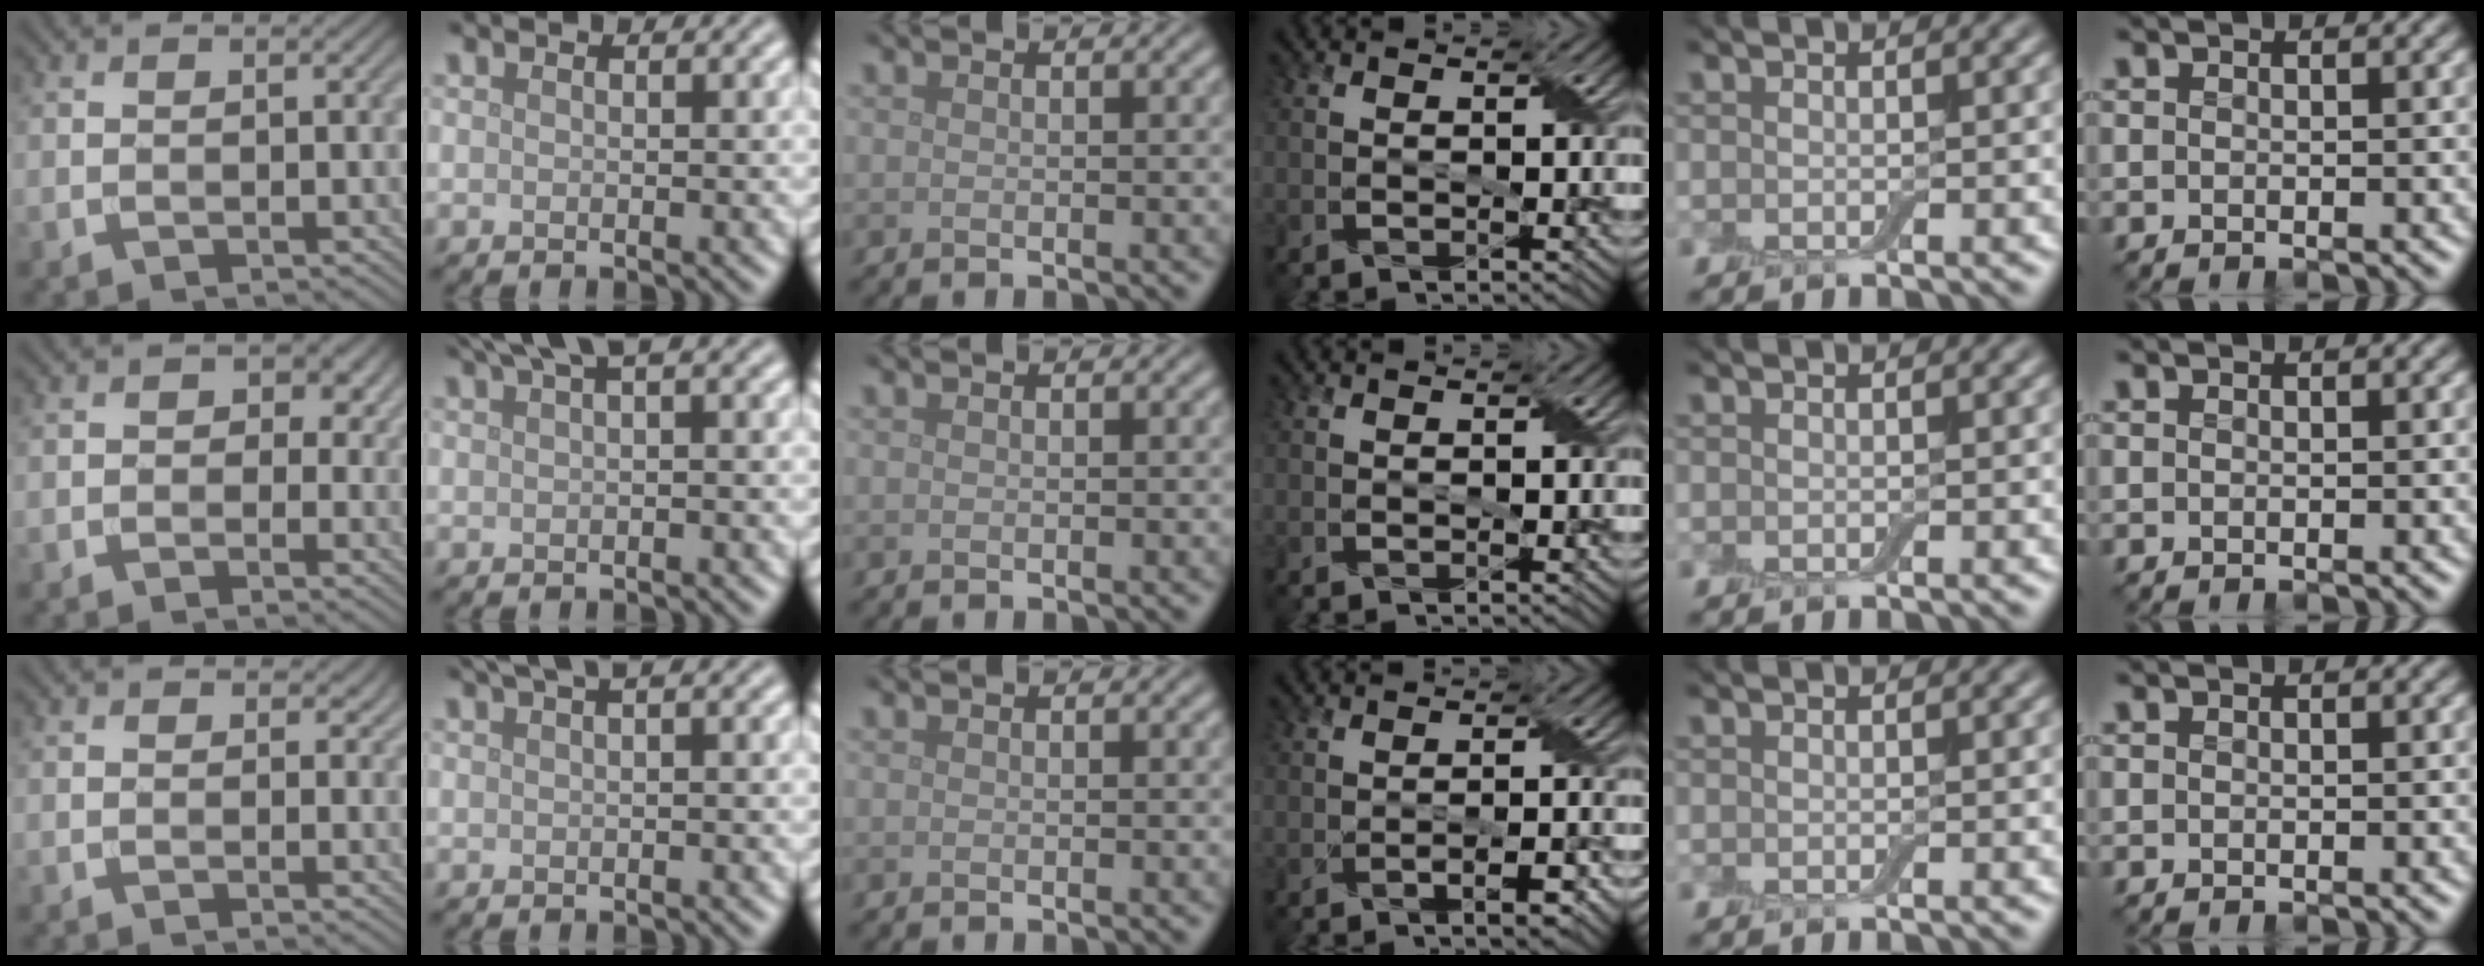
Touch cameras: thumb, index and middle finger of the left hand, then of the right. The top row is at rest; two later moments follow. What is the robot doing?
{"motion": "peel", "object": "small bumper sticker"}